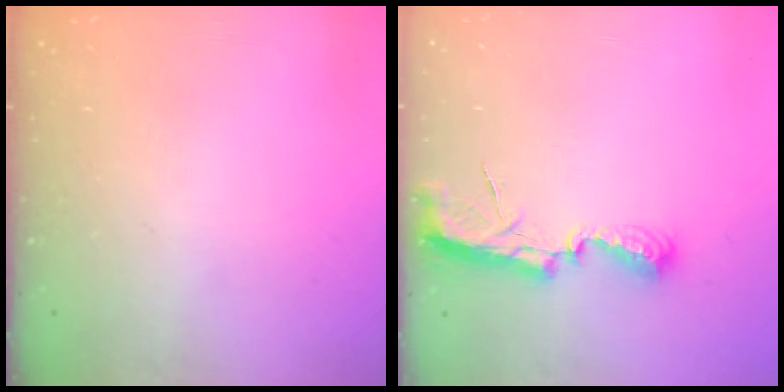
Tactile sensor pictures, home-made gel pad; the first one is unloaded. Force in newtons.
{"total": 7.2, "press": 7.2, "slide": 0.5}